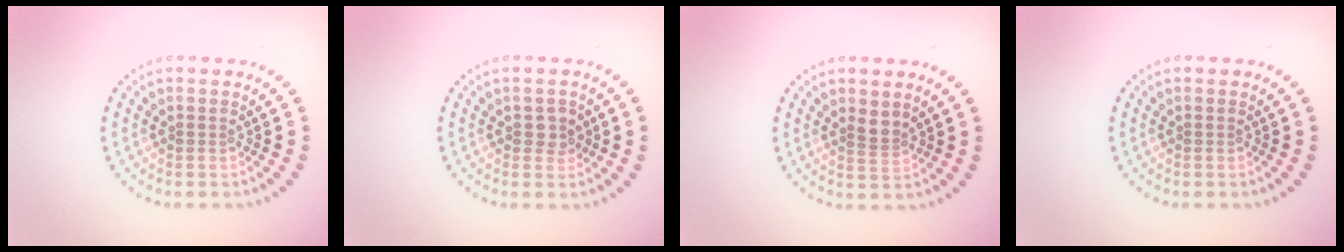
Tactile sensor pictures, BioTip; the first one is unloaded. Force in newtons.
{"total": 1.6, "press": 1.5, "slide": 0.5}
{"total": 1.2, "press": 0.9, "slide": 0.8}
{"total": 0.0}